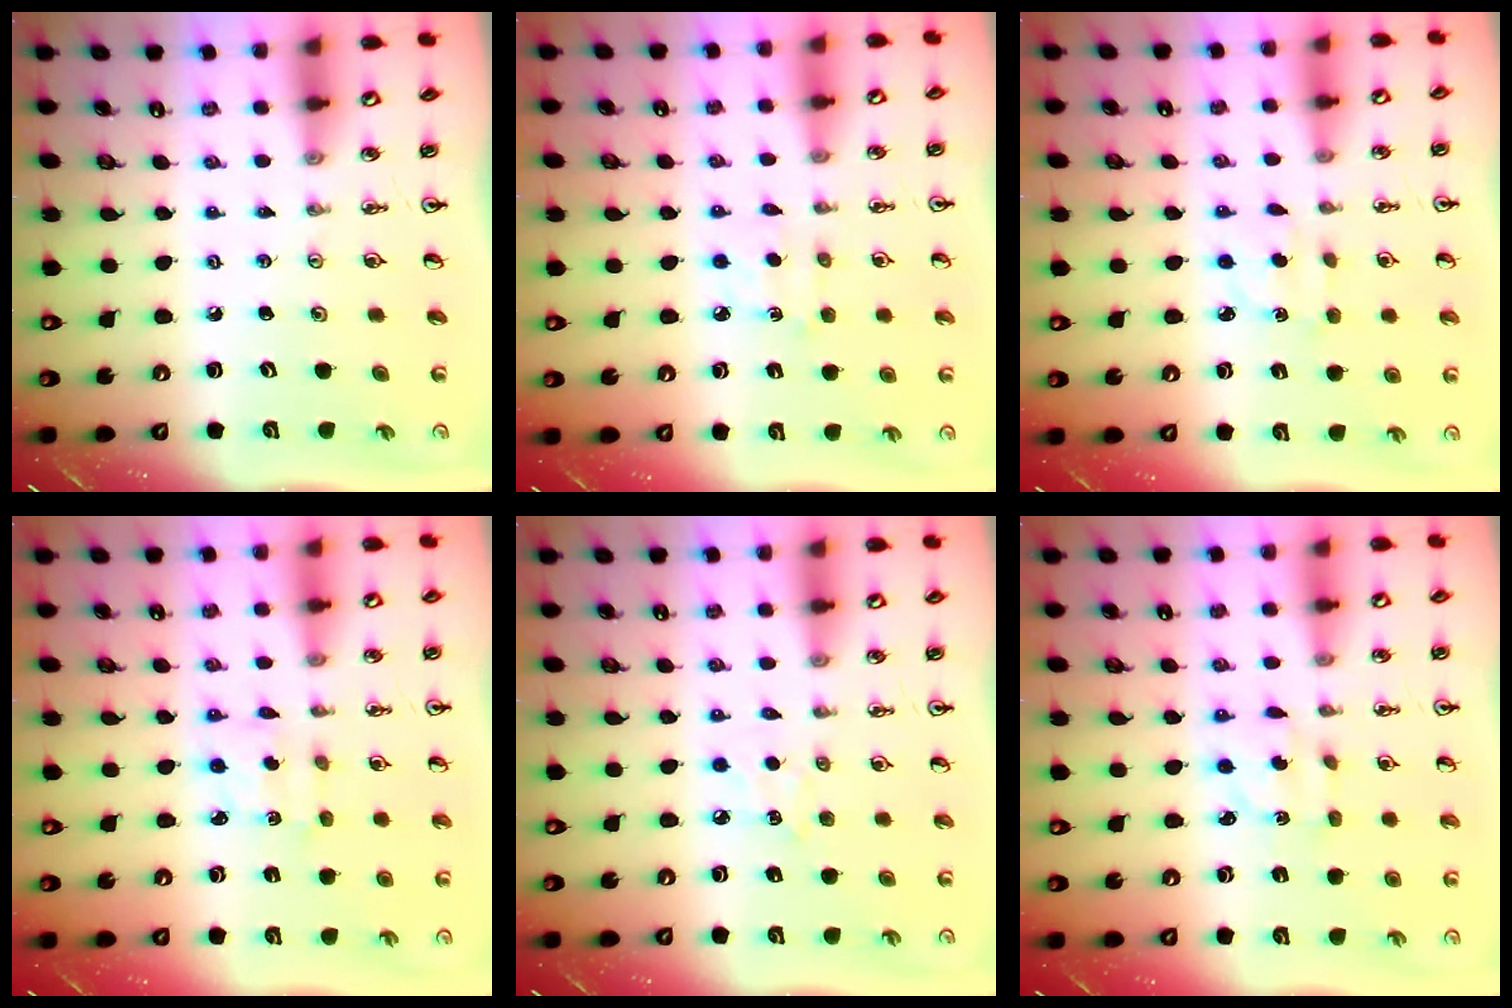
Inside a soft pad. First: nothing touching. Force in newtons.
{"total": 5.6, "press": 5.5, "slide": 0.6}
{"total": 3.2, "press": 3.1, "slide": 0.4}
{"total": 2.4, "press": 2.3, "slide": 0.6}
{"total": 5.4, "press": 5.4, "slide": 0.7}
{"total": 3.6, "press": 3.5, "slide": 0.9}